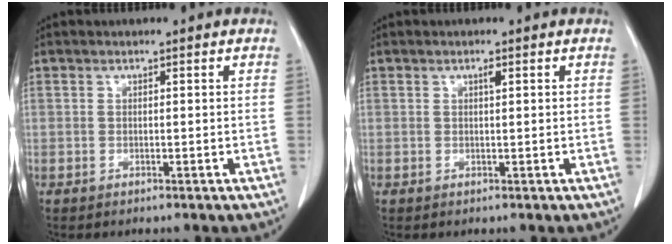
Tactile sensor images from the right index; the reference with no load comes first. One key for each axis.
{"total": 0.8, "fx": 0.4, "fy": 0.1, "fz": 0.7, "tx": -0.014, "ty": 0.000, "tz": 0.006}